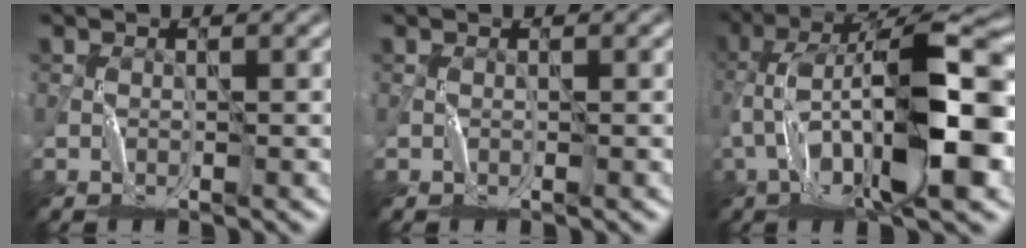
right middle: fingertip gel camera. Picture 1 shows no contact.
{"total": 0.0}
{"total": 13.1, "force": [-1.7, 4.3, 12.2], "torque": [-0.221, 0.025, -0.029]}